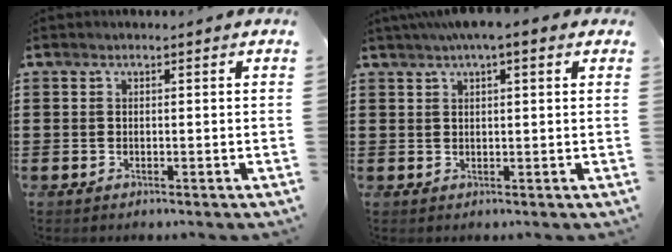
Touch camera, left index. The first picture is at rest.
{"total": 3.6, "force": [2.2, 0.7, 2.8], "torque": [-0.058, 0.008, 0.039]}